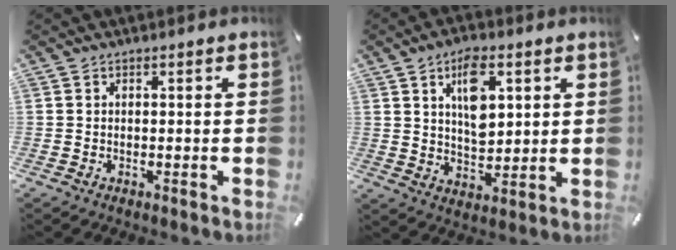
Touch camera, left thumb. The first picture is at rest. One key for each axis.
{"total": 10.0, "fx": 4.1, "fy": 5.8, "fz": 7.1, "tx": -0.110, "ty": -0.008, "tz": 0.069}